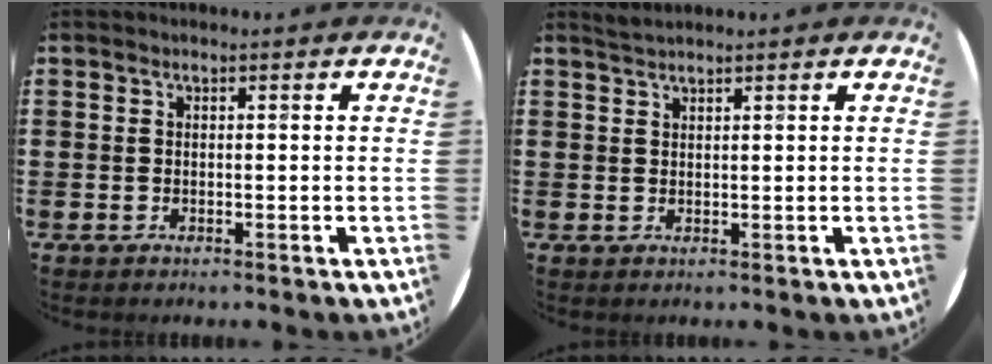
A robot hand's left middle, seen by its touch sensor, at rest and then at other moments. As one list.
[{"total": 1.2, "force": [1.2, -0.1, 0.2], "torque": [-0.005, 0.000, 0.024]}]